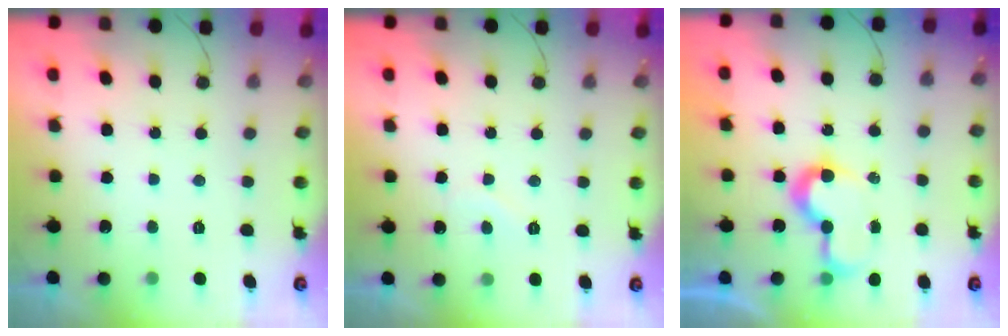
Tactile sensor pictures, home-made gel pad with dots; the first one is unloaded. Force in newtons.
{"total": 4.3, "press": 4.3, "slide": 0.3}
{"total": 7.6, "press": 7.6, "slide": 0.3}